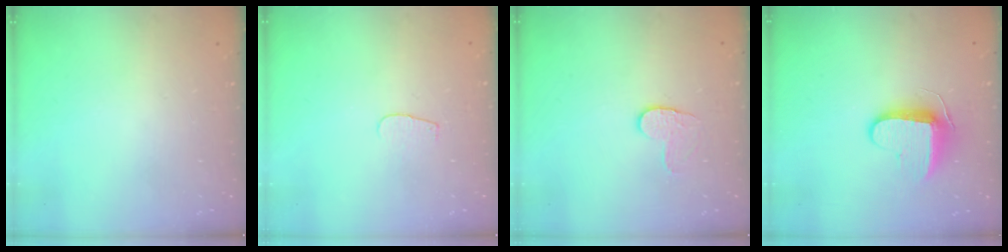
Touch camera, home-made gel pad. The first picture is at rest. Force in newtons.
{"total": 2.8, "press": 2.8, "slide": 0.2}
{"total": 4.3, "press": 4.3, "slide": 0.4}
{"total": 10.4, "press": 10.3, "slide": 0.9}